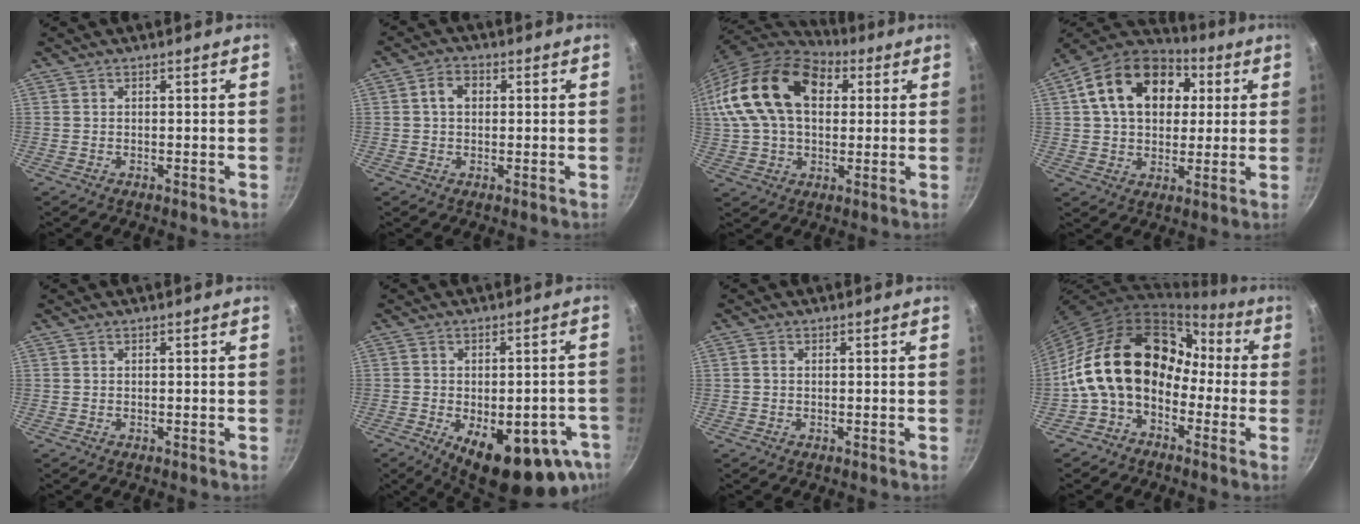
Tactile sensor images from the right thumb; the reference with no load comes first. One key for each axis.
{"total": 4.0, "fx": 0.6, "fy": 3.0, "fz": 2.6, "tx": -0.032, "ty": 0.010, "tz": 0.004}
{"total": 21.5, "fx": 5.6, "fy": 14.0, "fz": 15.3, "tx": -0.268, "ty": 0.017, "tz": 0.091}
{"total": 19.7, "fx": 5.2, "fy": 14.1, "fz": 12.8, "tx": -0.201, "ty": 0.019, "tz": 0.073}
{"total": 0.0}
{"total": 20.0, "fx": -8.5, "fy": 8.9, "fz": 15.7, "tx": -0.163, "ty": 0.008, "tz": -0.103}
{"total": 0.8, "fx": 0.1, "fy": 0.7, "fz": 0.5, "tx": -0.008, "ty": 0.004, "tz": 0.000}
{"total": 18.6, "fx": -2.2, "fy": 13.6, "fz": 12.5, "tx": -0.186, "ty": 0.062, "tz": -0.053}